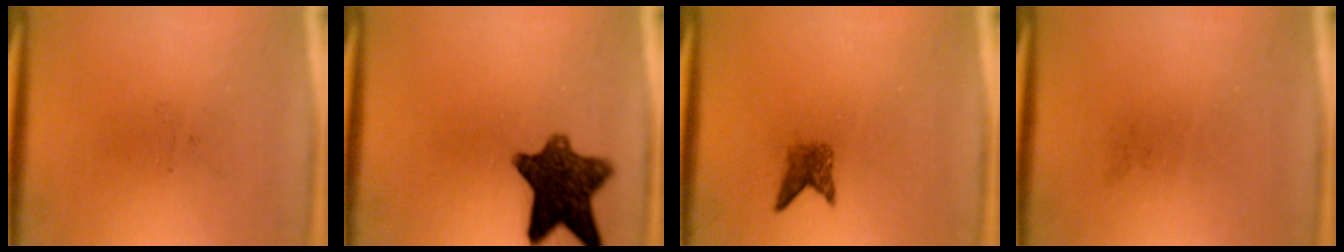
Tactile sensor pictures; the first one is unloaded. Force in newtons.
{"total": 11.0}
{"total": 2.1}
{"total": 0.0}